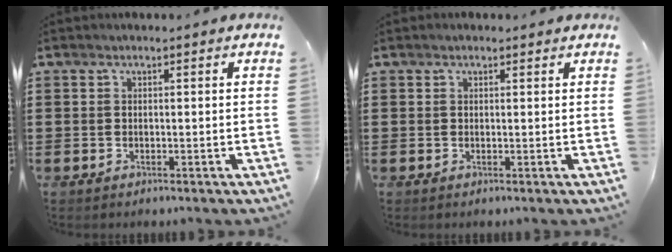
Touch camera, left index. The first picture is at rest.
{"total": 0.5, "force": [0.3, 0.4, 0.2], "torque": [-0.004, 0.003, 0.006]}